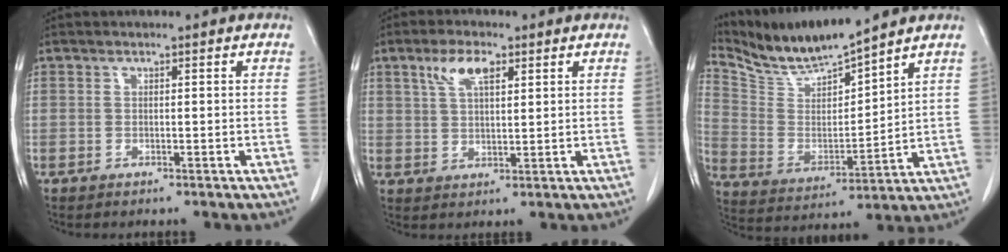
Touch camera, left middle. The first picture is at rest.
{"total": 5.6, "force": [3.0, 2.1, 4.2], "torque": [-0.089, 0.008, 0.059]}
{"total": 11.2, "force": [10.6, -0.5, 3.5], "torque": [-0.083, -0.007, 0.218]}